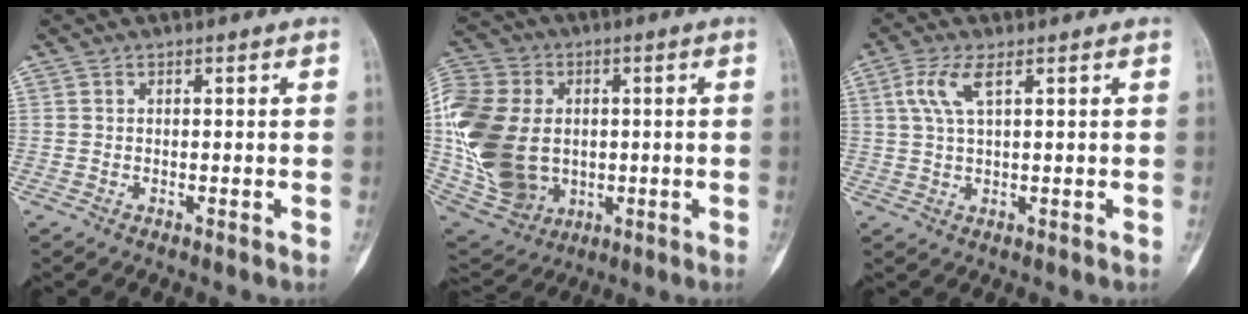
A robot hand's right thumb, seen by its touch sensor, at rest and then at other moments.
{"total": 24.9, "force": [0.1, 18.7, 16.5], "torque": [-0.363, 0.002, 0.024]}
{"total": 5.3, "force": [2.1, 1.7, 4.6], "torque": [-0.112, 0.004, 0.044]}